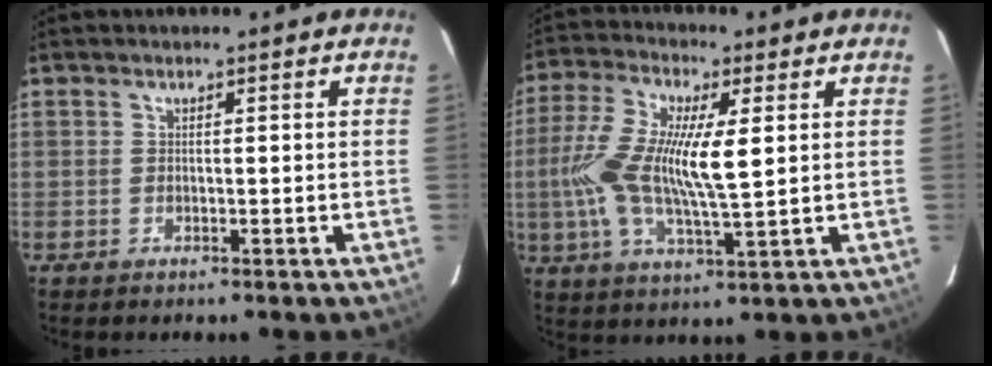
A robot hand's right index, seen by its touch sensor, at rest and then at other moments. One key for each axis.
{"total": 14.4, "fx": 1.2, "fy": 4.0, "fz": 13.8, "tx": -0.276, "ty": 0.003, "tz": 0.018}